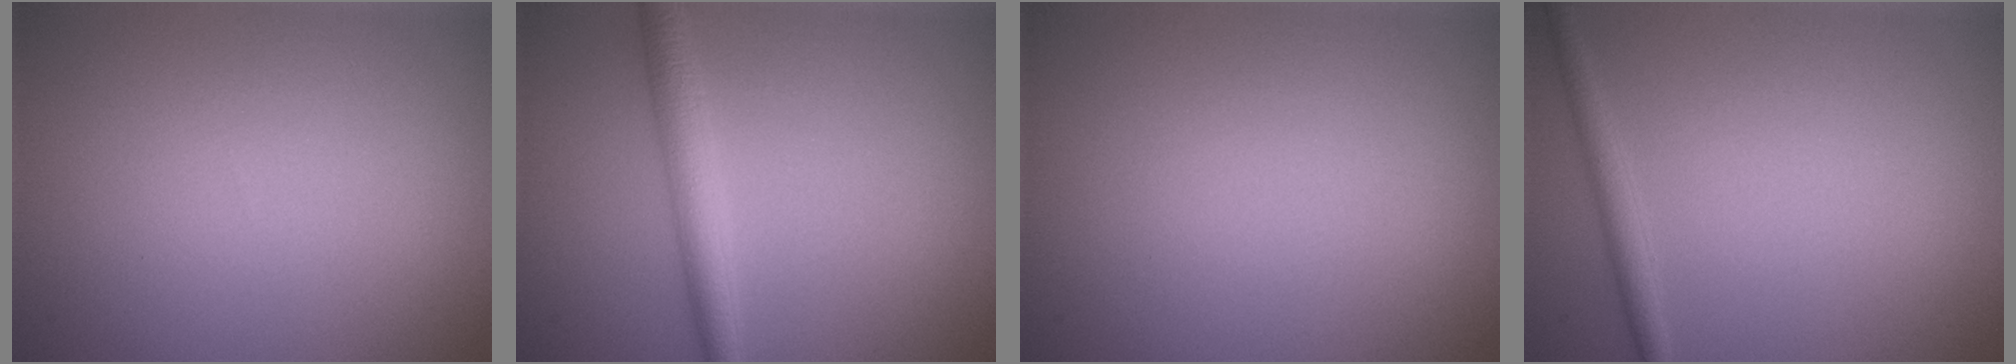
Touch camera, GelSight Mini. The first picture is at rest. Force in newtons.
{"total": 3.0, "press": 3.0, "slide": 0.1}
{"total": 0.0}
{"total": 1.6, "press": 1.6, "slide": 0.0}